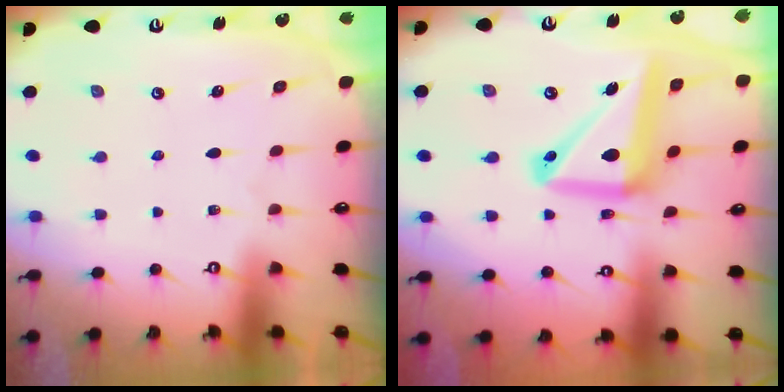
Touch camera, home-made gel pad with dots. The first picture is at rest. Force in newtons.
{"total": 15.4, "press": 15.3, "slide": 1.9}